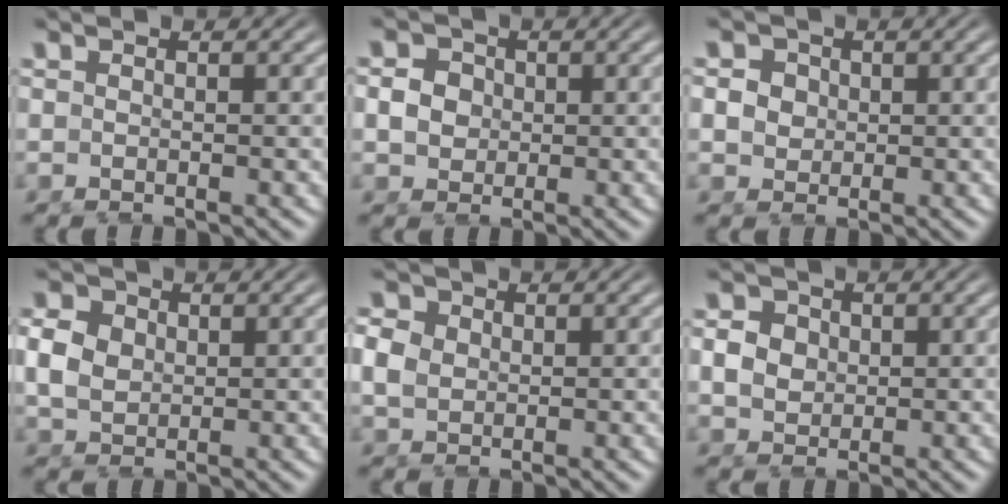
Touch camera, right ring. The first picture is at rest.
{"total": 2.2, "force": [0.3, 2.0, 0.9], "torque": [-0.020, -0.013, 0.015]}
{"total": 2.6, "force": [0.7, 2.4, 0.9], "torque": [-0.023, -0.010, 0.018]}
{"total": 3.6, "force": [0.6, 3.1, 1.8], "torque": [-0.048, -0.010, 0.021]}
{"total": 2.7, "force": [0.5, 2.3, 1.2], "torque": [-0.033, -0.007, 0.017]}
{"total": 2.5, "force": [0.4, 2.2, 1.2], "torque": [-0.025, -0.012, 0.018]}